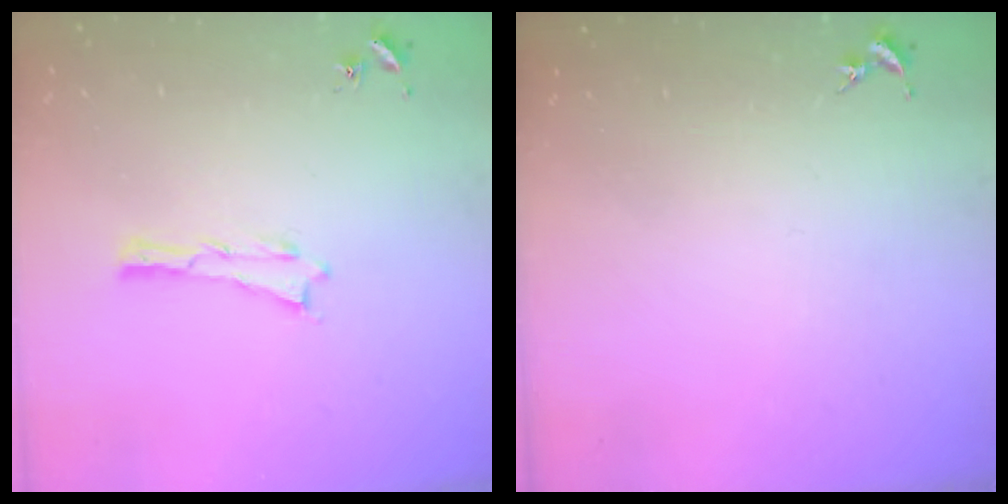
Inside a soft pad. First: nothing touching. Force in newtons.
{"total": 0.0}